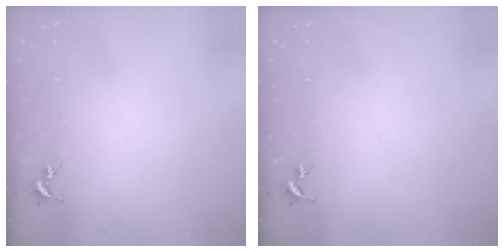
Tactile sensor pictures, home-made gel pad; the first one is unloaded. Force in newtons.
{"total": 0.0}